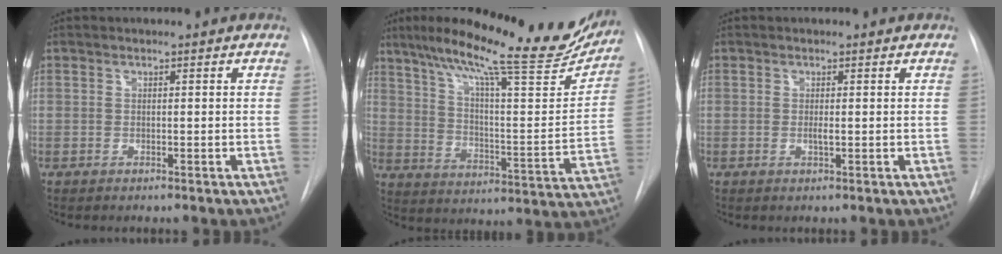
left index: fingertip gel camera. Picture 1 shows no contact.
{"total": 25.7, "force": [20.8, 3.6, 14.6], "torque": [-0.231, -0.025, 0.286]}
{"total": 0.8, "force": [-0.2, 0.1, 0.7], "torque": [-0.018, -0.007, -0.004]}